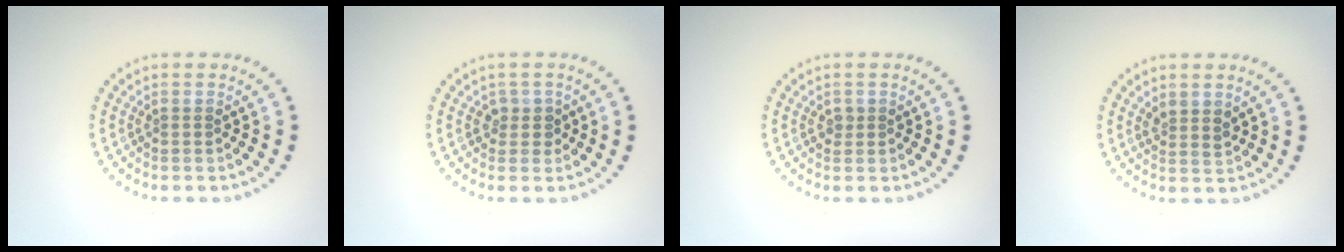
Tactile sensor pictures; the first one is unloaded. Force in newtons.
{"total": 1.5, "press": 1.3, "slide": 0.8}
{"total": 0.8, "press": 0.8, "slide": 0.2}
{"total": 1.5, "press": 1.3, "slide": 0.8}